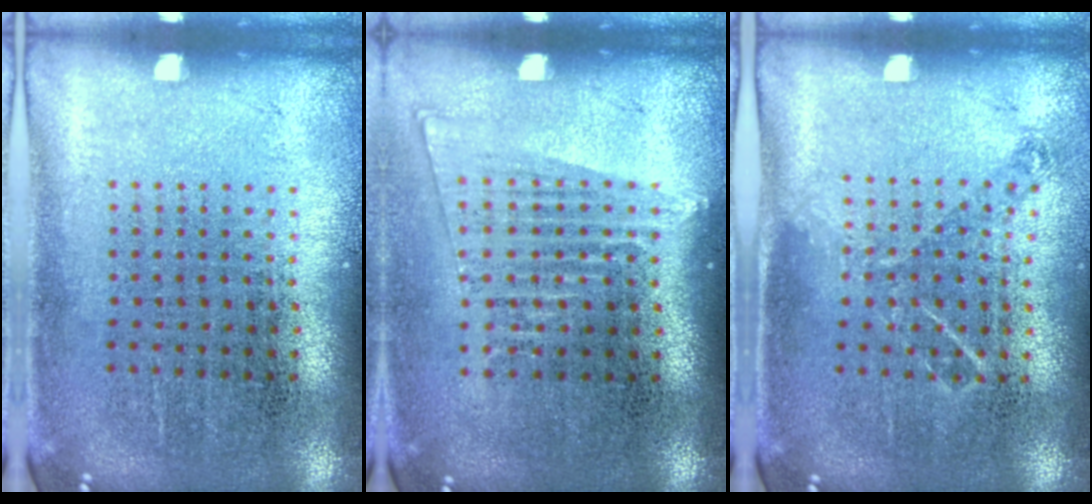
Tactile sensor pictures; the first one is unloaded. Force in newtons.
{"total": 1.3, "press": 1.2, "slide": 0.7}
{"total": 0.9, "press": 0.8, "slide": 0.3}